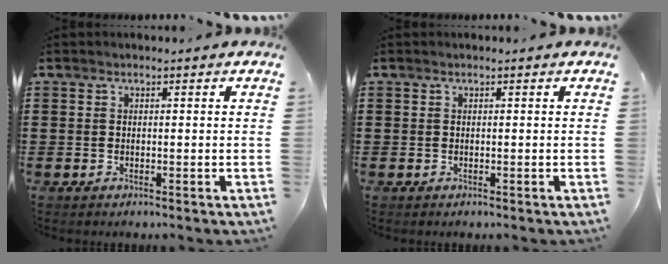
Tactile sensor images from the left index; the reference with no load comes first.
{"total": 0.0}